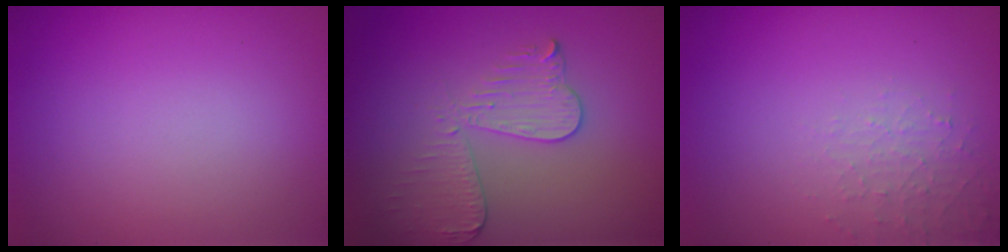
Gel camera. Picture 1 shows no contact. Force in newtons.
{"total": 3.3, "press": 2.9, "slide": 1.4}
{"total": 1.8, "press": 1.8, "slide": 0.4}